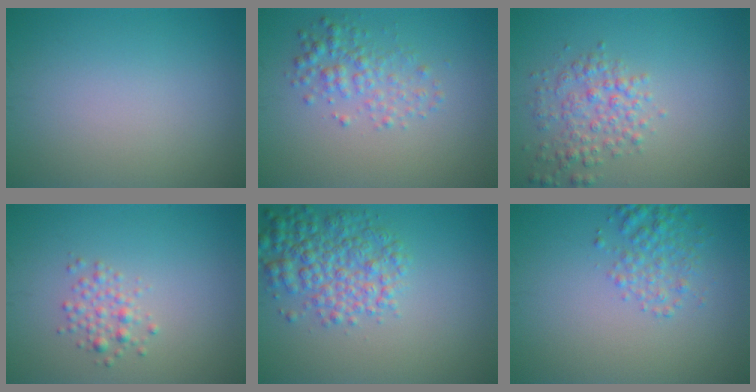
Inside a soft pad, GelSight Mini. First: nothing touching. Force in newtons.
{"total": 2.6, "press": 2.6, "slide": 0.0}
{"total": 3.1, "press": 3.1, "slide": 0.1}
{"total": 1.7, "press": 1.7, "slide": 0.1}
{"total": 5.0, "press": 5.0, "slide": 0.1}
{"total": 2.6, "press": 2.6, "slide": 0.1}